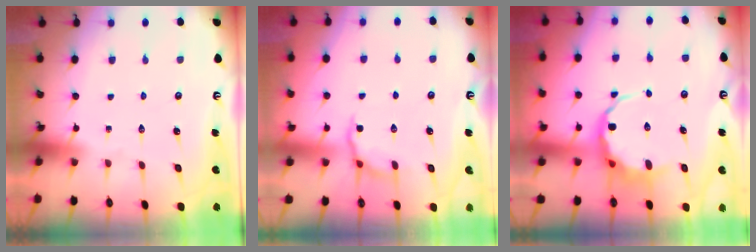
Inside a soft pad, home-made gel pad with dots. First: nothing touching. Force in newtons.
{"total": 5.5, "press": 4.9, "slide": 2.4}
{"total": 7.1, "press": 6.9, "slide": 1.7}